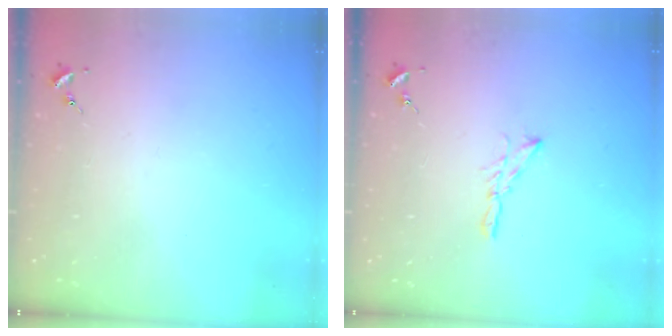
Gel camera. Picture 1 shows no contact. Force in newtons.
{"total": 4.9, "press": 4.9, "slide": 0.3}